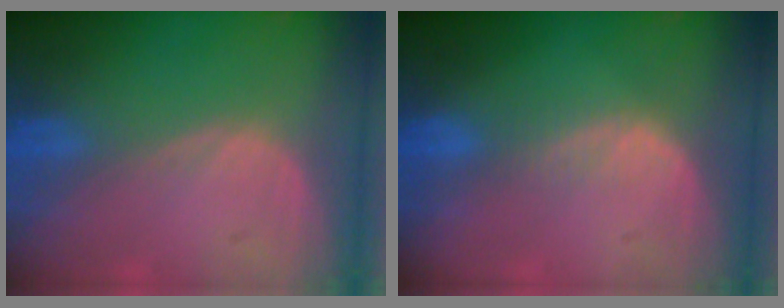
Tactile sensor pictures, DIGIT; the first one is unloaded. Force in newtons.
{"total": 2.3, "press": 1.6, "slide": 1.6}